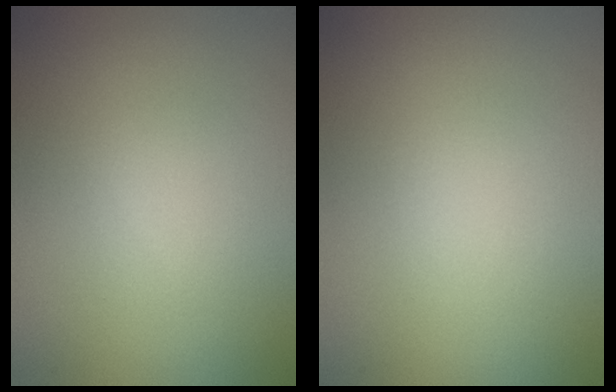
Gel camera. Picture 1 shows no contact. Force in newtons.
{"total": 0.0}